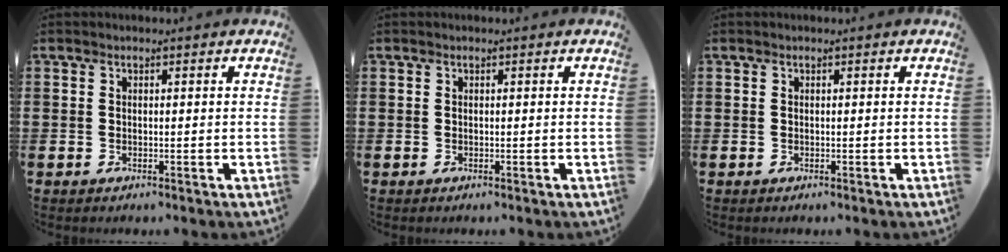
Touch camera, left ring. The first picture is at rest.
{"total": 0.0}
{"total": 0.0}